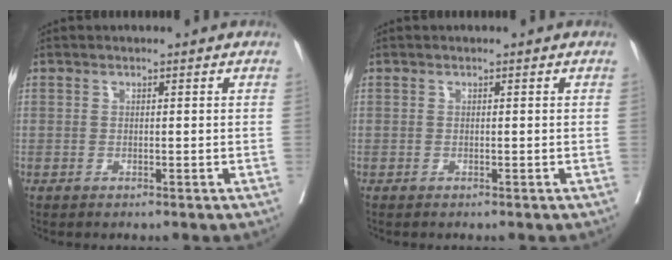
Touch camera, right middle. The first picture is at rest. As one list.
[{"total": 0.0}]